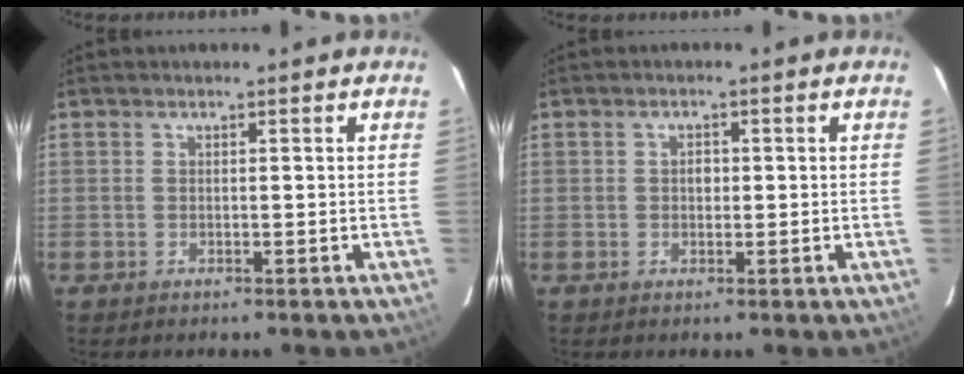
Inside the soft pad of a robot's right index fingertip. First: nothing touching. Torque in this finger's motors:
{"motor_torque": [0.29, 0.31, 0.10, 0.02]}